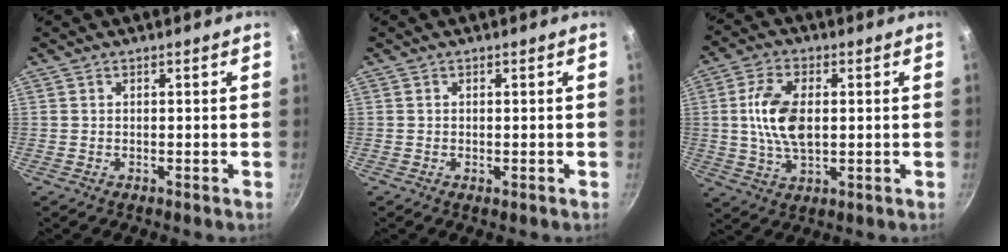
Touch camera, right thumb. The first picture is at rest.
{"total": 0.6, "force": [-0.2, 0.3, 0.5], "torque": [-0.009, -0.002, -0.001]}
{"total": 10.8, "force": [0.9, 5.7, 9.2], "torque": [-0.184, -0.002, 0.021]}